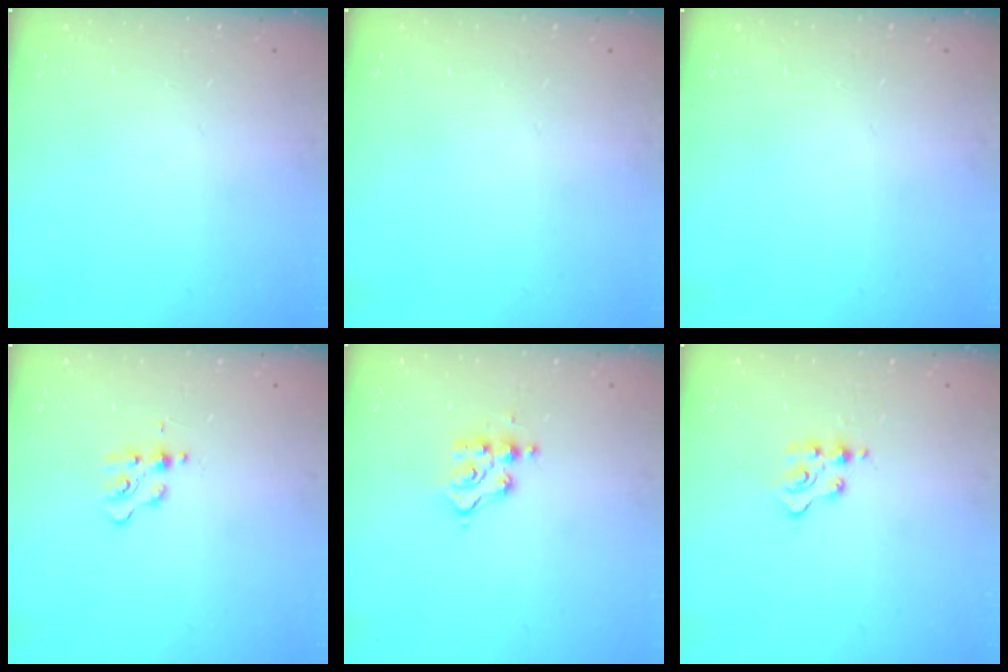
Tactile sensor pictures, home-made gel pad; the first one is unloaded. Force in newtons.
{"total": 0.0}
{"total": 0.0}
{"total": 7.5, "press": 7.4, "slide": 0.6}
{"total": 6.6, "press": 6.6, "slide": 0.3}
{"total": 3.5, "press": 3.5, "slide": 0.4}